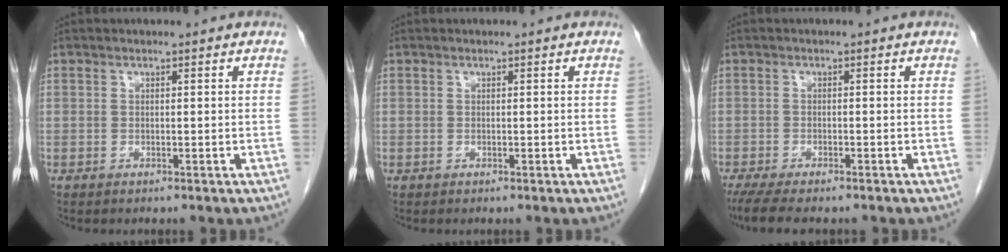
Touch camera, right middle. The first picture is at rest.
{"total": 0.0}
{"total": 7.3, "force": [-5.9, 1.7, 4.0], "torque": [-0.062, -0.014, -0.093]}